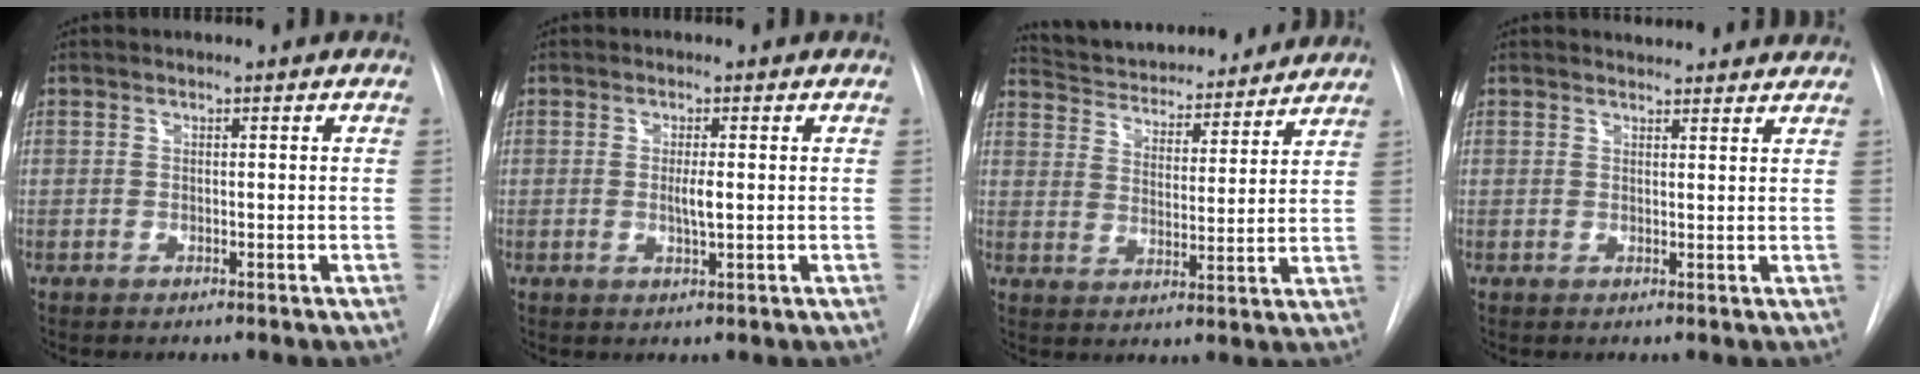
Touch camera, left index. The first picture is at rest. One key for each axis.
{"total": 2.0, "fx": -0.3, "fy": 0.1, "fz": 2.0, "tx": -0.040, "ty": -0.007, "tz": -0.005}
{"total": 19.1, "fx": 17.7, "fy": 4.4, "fz": 5.5, "tx": -0.091, "ty": 0.007, "tz": 0.250}
{"total": 8.1, "fx": 7.8, "fy": 1.6, "fz": 1.4, "tx": -0.004, "ty": 0.007, "tz": 0.076}